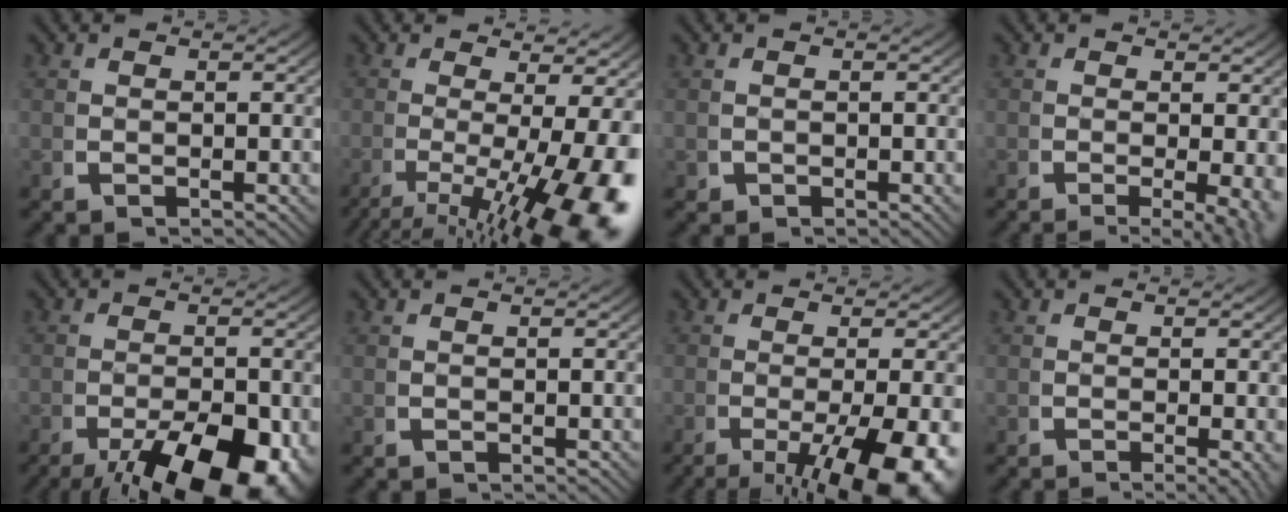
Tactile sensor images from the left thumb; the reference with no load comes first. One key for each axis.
{"total": 12.0, "fx": -2.9, "fy": 5.8, "fz": 10.1, "tx": -0.160, "ty": -0.046, "tz": -0.021}
{"total": 0.6, "fx": -0.3, "fy": 0.5, "fz": 0.0, "tx": -0.001, "ty": -0.009, "tz": -0.001}
{"total": 4.9, "fx": -2.5, "fy": 1.8, "fz": 3.9, "tx": -0.058, "ty": -0.030, "tz": -0.027}
{"total": 10.4, "fx": -5.0, "fy": 4.7, "fz": 7.8, "tx": -0.122, "ty": -0.049, "tz": -0.057}
{"total": 0.0}
{"total": 9.9, "fx": -4.1, "fy": 4.2, "fz": 7.9, "tx": -0.132, "ty": -0.041, "tz": -0.042}
{"total": 2.1, "fx": -1.0, "fy": 0.5, "fz": 1.8, "tx": -0.027, "ty": -0.009, "tz": -0.014}